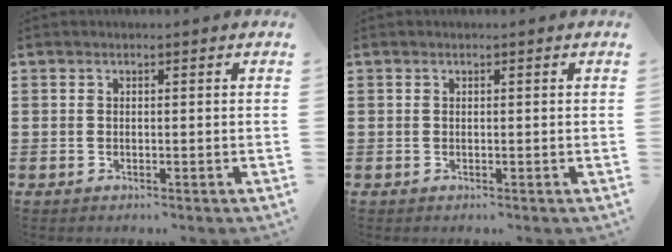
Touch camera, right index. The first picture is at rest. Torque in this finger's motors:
{"motor_torque": [0.21, 0.03, 0.04, 0.01]}